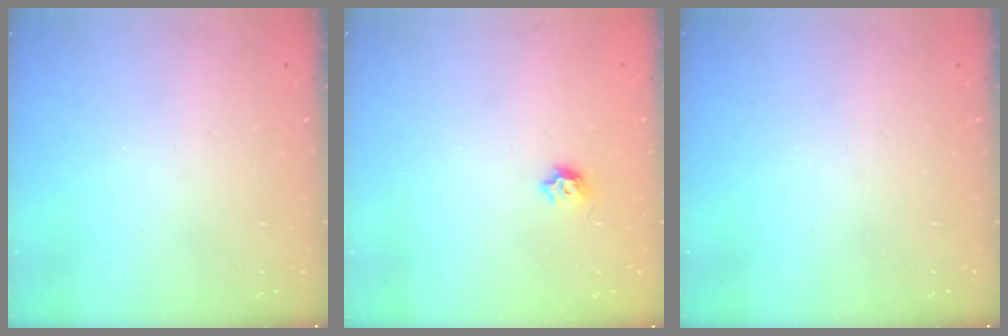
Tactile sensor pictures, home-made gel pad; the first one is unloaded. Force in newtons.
{"total": 4.1, "press": 4.0, "slide": 0.7}
{"total": 0.0}